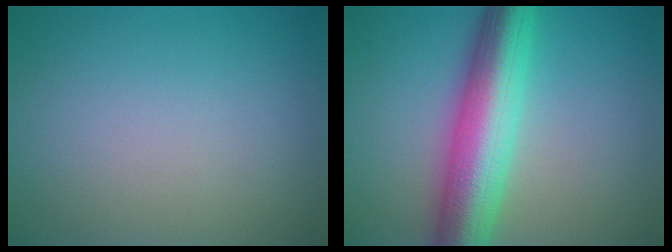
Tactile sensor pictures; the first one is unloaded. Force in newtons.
{"total": 9.3, "press": 9.3, "slide": 0.3}